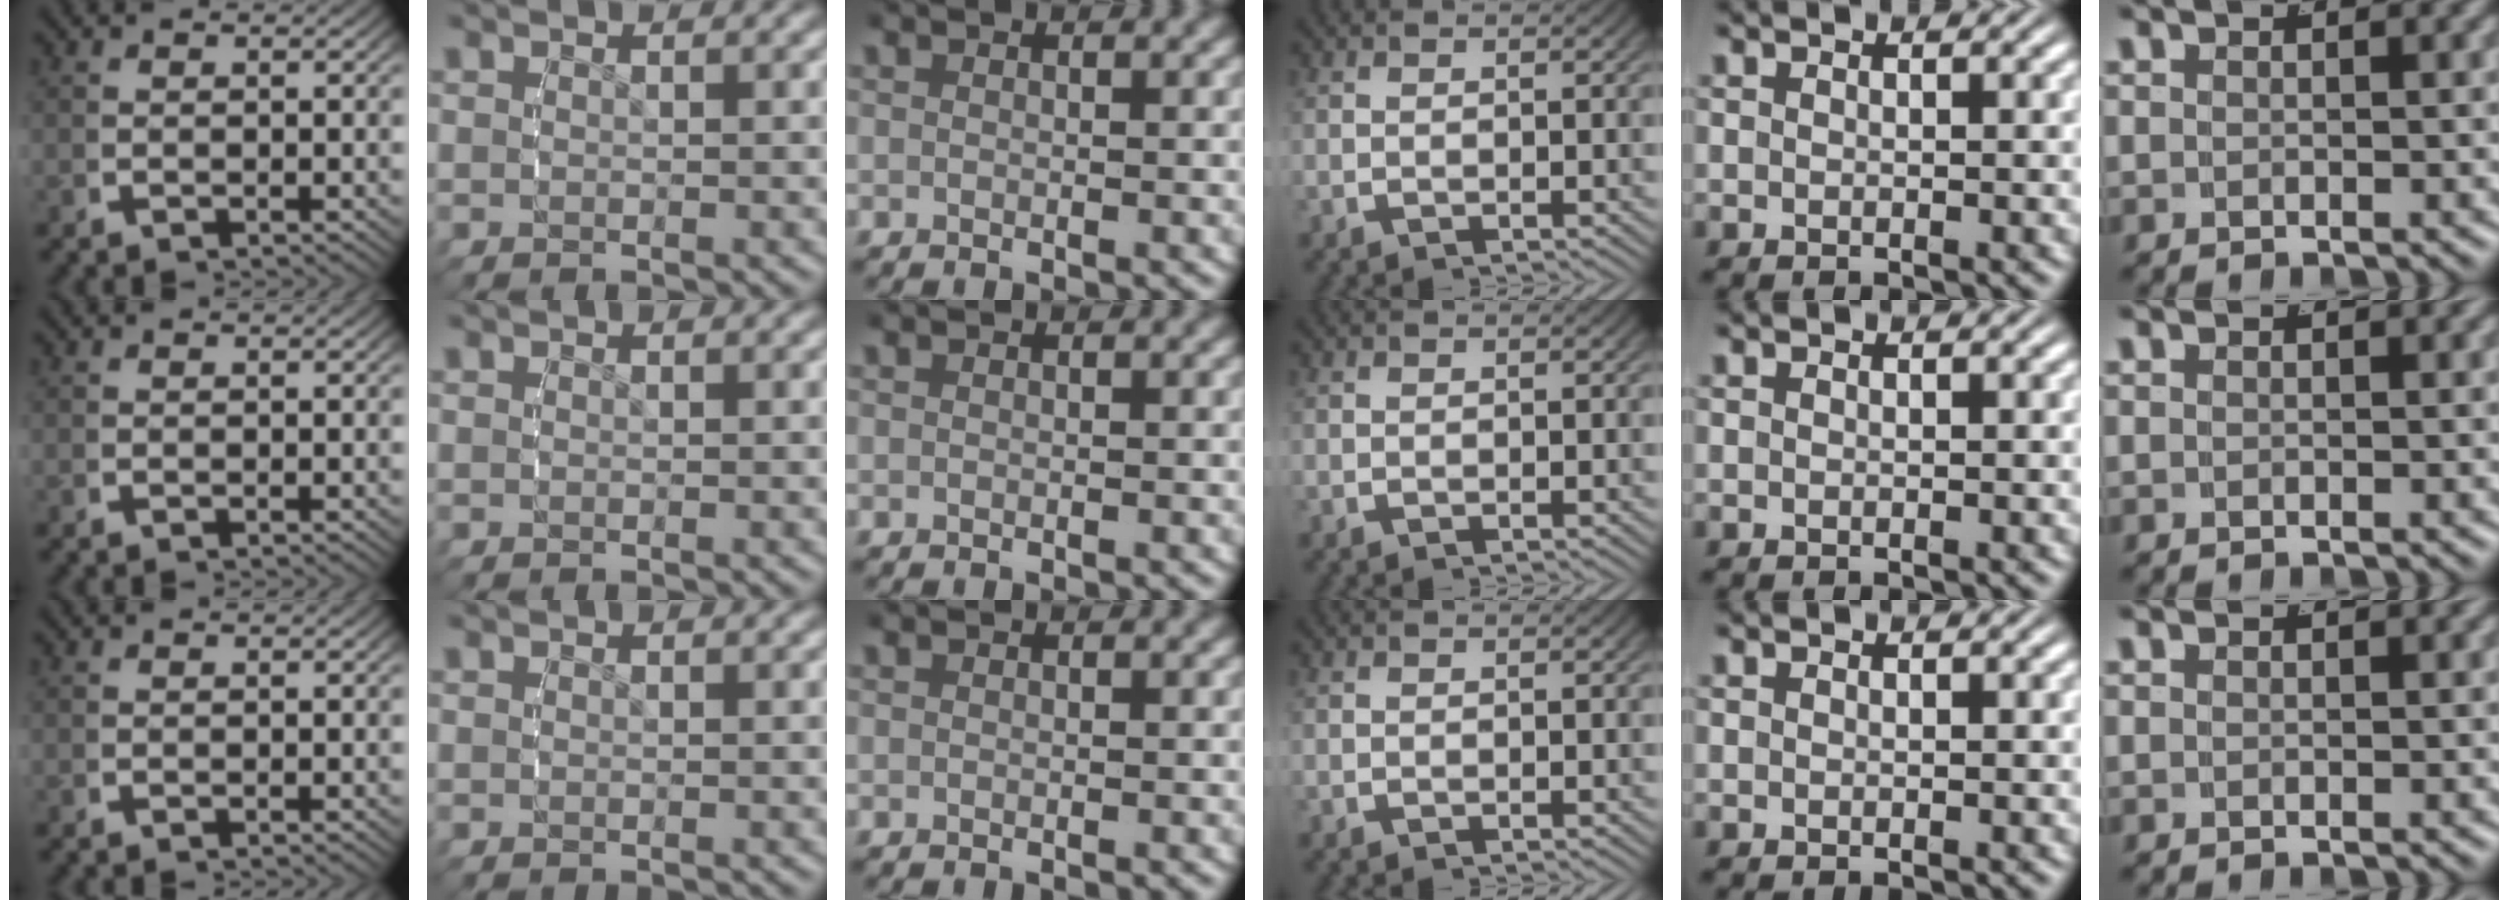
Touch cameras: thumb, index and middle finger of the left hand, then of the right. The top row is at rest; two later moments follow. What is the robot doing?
{"motion": "reach", "object": "bottle cap"}